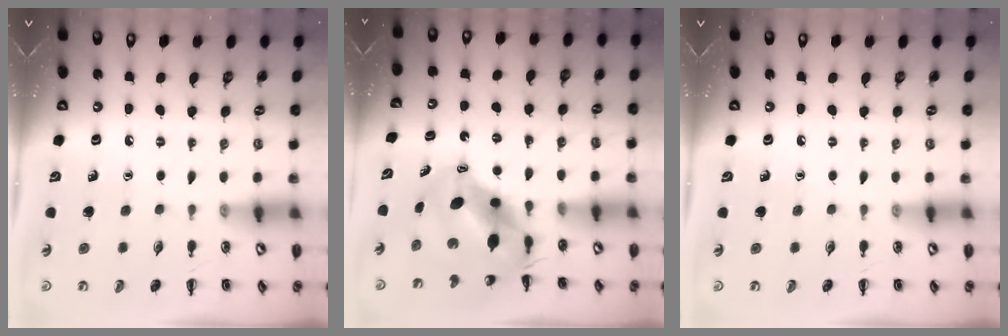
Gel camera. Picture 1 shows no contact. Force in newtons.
{"total": 7.8, "press": 7.6, "slide": 1.9}
{"total": 0.0}